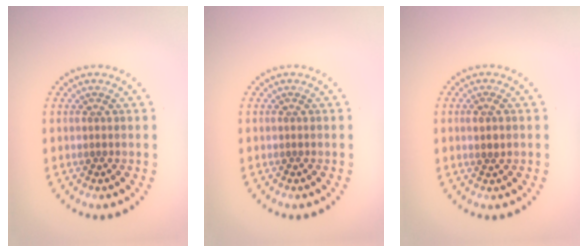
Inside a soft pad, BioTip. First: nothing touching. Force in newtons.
{"total": 0.0}
{"total": 0.9, "press": 0.8, "slide": 0.4}